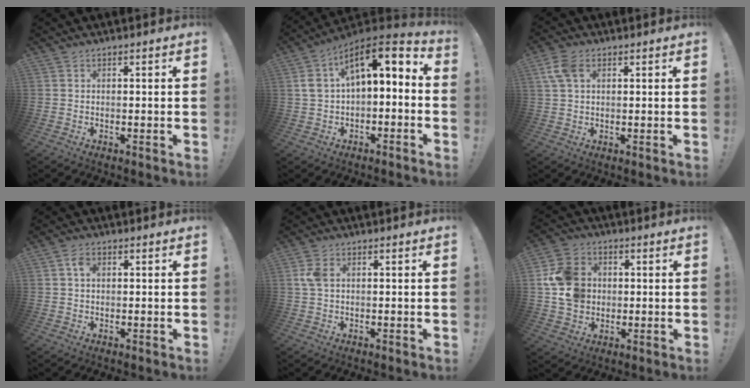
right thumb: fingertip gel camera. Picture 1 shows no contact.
{"total": 10.2, "force": [2.5, 5.8, 8.1], "torque": [-0.130, -0.011, 0.045]}
{"total": 6.3, "force": [2.2, 3.8, 4.5], "torque": [-0.094, 0.006, 0.046]}
{"total": 3.1, "force": [1.0, 1.9, 2.2], "torque": [-0.032, 0.001, 0.016]}
{"total": 3.7, "force": [1.0, 2.3, 2.7], "torque": [-0.052, 0.007, 0.018]}
{"total": 13.6, "force": [1.3, 11.9, 6.5], "torque": [-0.102, 0.008, 0.034]}